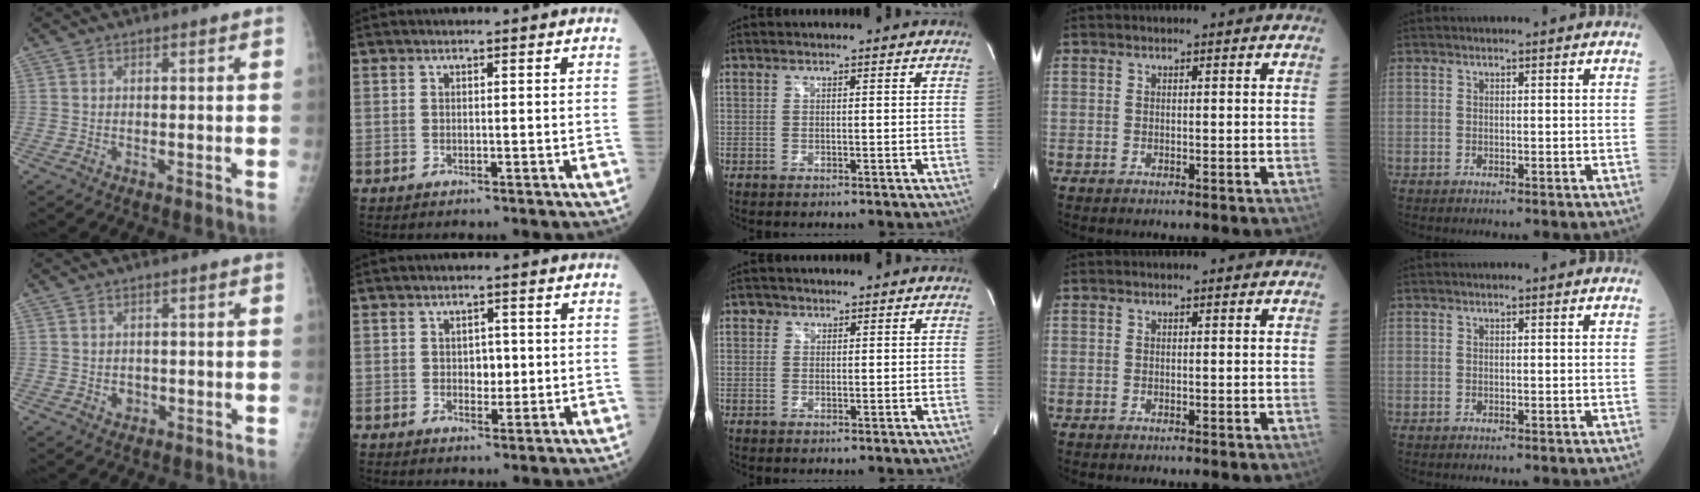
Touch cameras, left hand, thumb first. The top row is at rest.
{"thumb": {"total": 1.9, "force": [-0.6, 1.6, 0.6], "torque": [0.002, 0.003, -0.006]}, "index": {"total": 2.5, "force": [0.0, 1.7, 1.8], "torque": [-0.024, 0.002, 0.002]}, "middle": {"total": 1.3, "force": [0.6, 1.1, 0.1], "torque": [0.006, 0.004, 0.006]}}